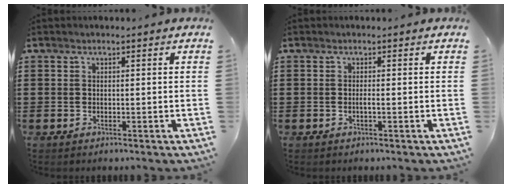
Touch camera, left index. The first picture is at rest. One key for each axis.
{"total": 0.6, "fx": -0.2, "fy": -0.1, "fz": 0.6, "tx": -0.012, "ty": -0.002, "tz": -0.003}